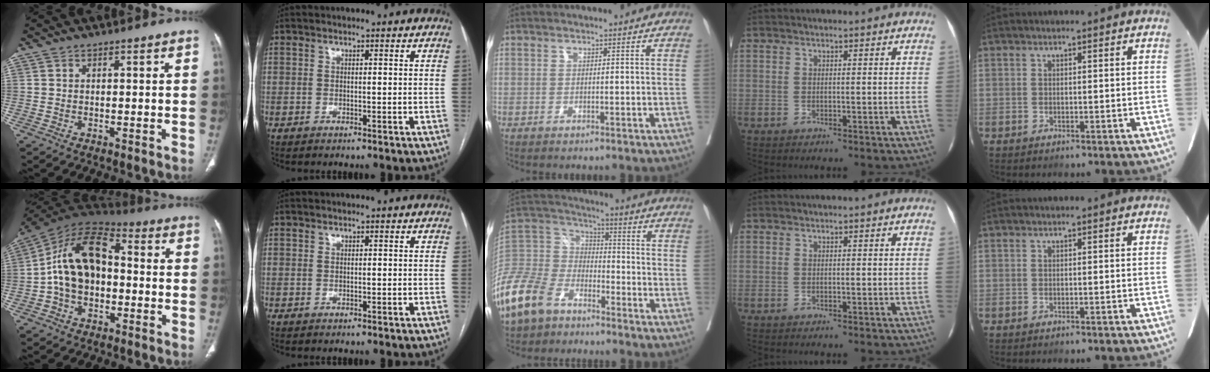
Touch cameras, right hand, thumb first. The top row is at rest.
{"thumb": {"total": 15.7, "force": [-0.8, 10.2, 11.9], "torque": [-0.197, 0.044, -0.025]}, "middle": {"total": 17.1, "force": [-11.8, 9.6, 7.9], "torque": [-0.209, 0.002, -0.231]}}